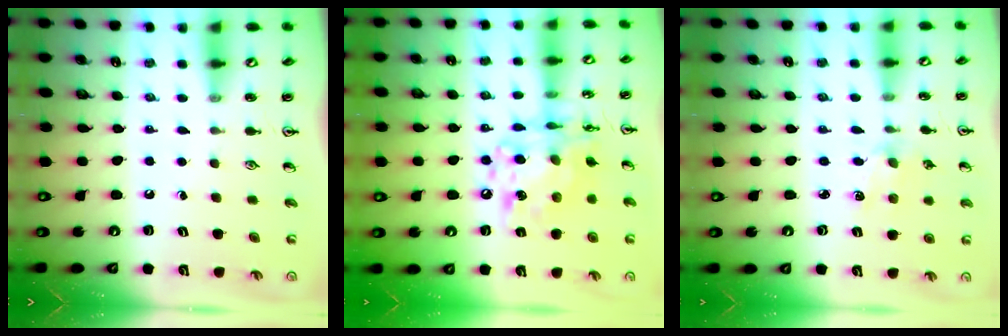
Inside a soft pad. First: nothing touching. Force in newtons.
{"total": 13.8, "press": 13.7, "slide": 1.2}
{"total": 1.9, "press": 1.9, "slide": 0.3}